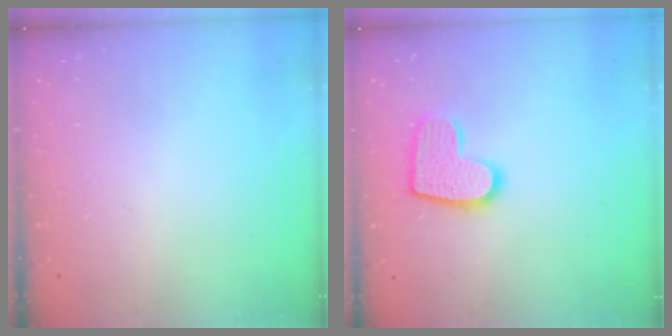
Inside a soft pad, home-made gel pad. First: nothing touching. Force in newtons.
{"total": 12.7, "press": 12.6, "slide": 0.8}